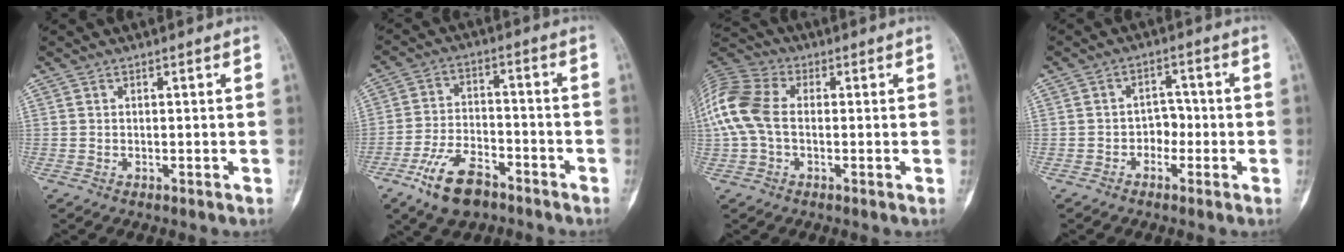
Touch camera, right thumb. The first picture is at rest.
{"total": 11.1, "force": [-7.1, 5.6, 6.6], "torque": [-0.114, 0.036, -0.130]}
{"total": 12.7, "force": [-0.1, 8.5, 9.4], "torque": [-0.214, 0.027, -0.012]}
{"total": 4.0, "force": [-1.4, 3.3, 1.8], "torque": [0.005, 0.021, -0.031]}